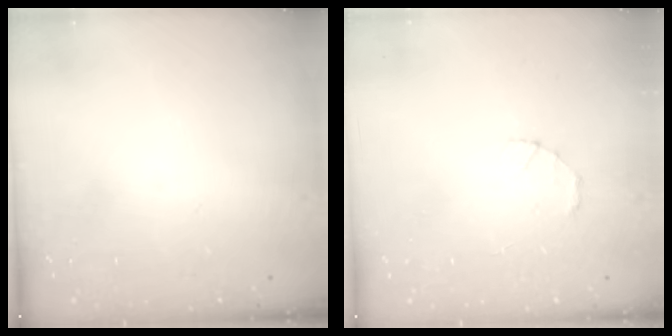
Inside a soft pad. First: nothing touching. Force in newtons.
{"total": 1.4, "press": 1.3, "slide": 0.3}